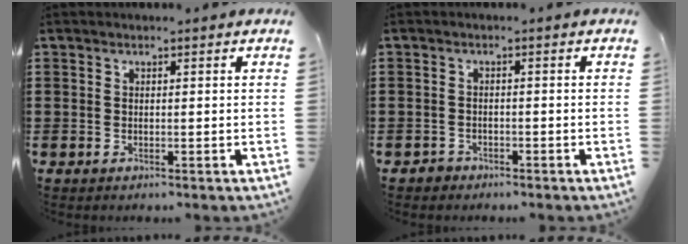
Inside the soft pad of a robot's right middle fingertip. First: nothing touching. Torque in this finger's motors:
{"motor_torque": [0.37, 0.25, 0.04, 0.01]}